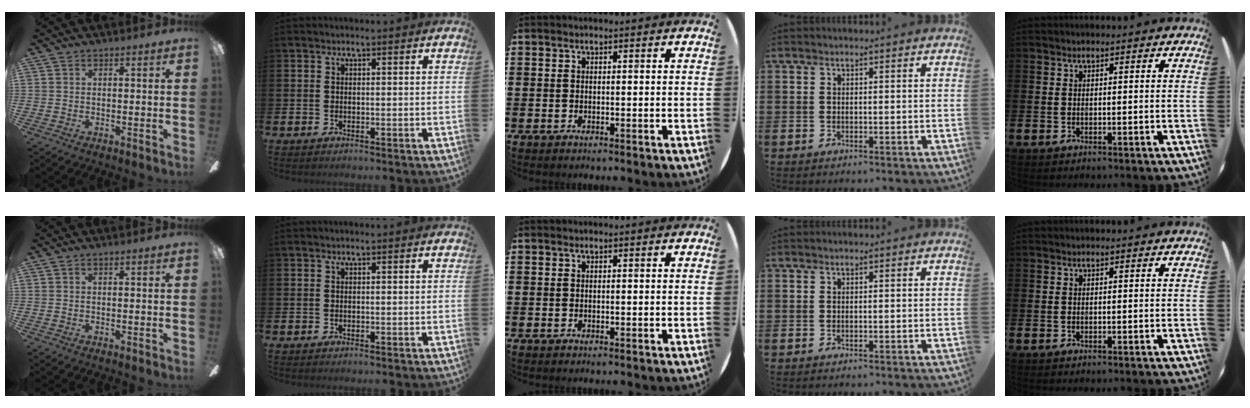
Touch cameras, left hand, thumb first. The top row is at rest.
{}